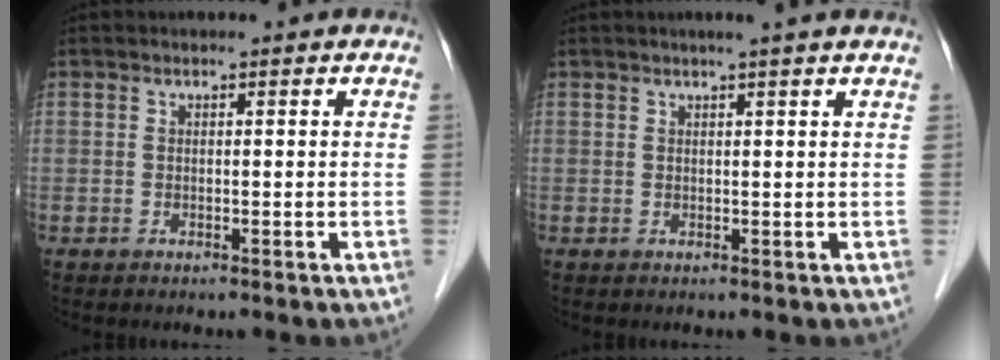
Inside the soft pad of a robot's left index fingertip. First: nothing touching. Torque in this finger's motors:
{"motor_torque": [0.00, -0.19, 0.04, 0.03]}